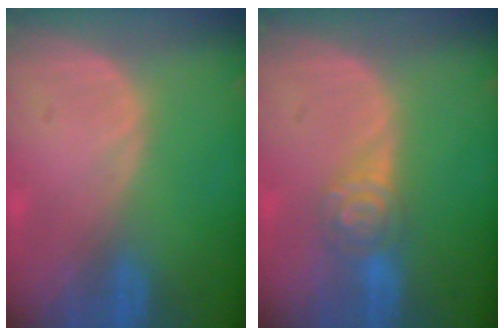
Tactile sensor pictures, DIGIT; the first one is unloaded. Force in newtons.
{"total": 4.3, "press": 4.3, "slide": 0.2}